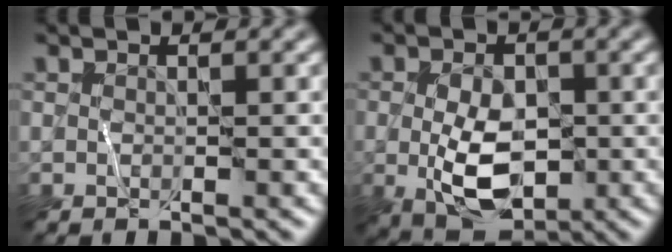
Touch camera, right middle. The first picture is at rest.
{"total": 6.1, "force": [-0.7, 3.7, 4.8], "torque": [-0.091, -0.011, -0.011]}